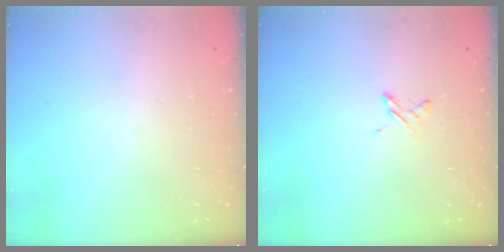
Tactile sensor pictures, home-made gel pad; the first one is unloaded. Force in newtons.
{"total": 3.0, "press": 2.9, "slide": 0.4}